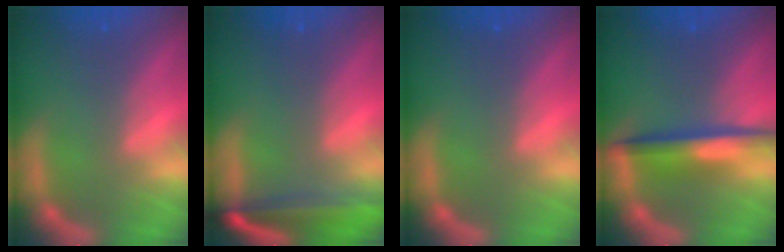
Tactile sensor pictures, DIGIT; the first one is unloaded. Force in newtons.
{"total": 7.1}
{"total": 0.0}
{"total": 5.0}